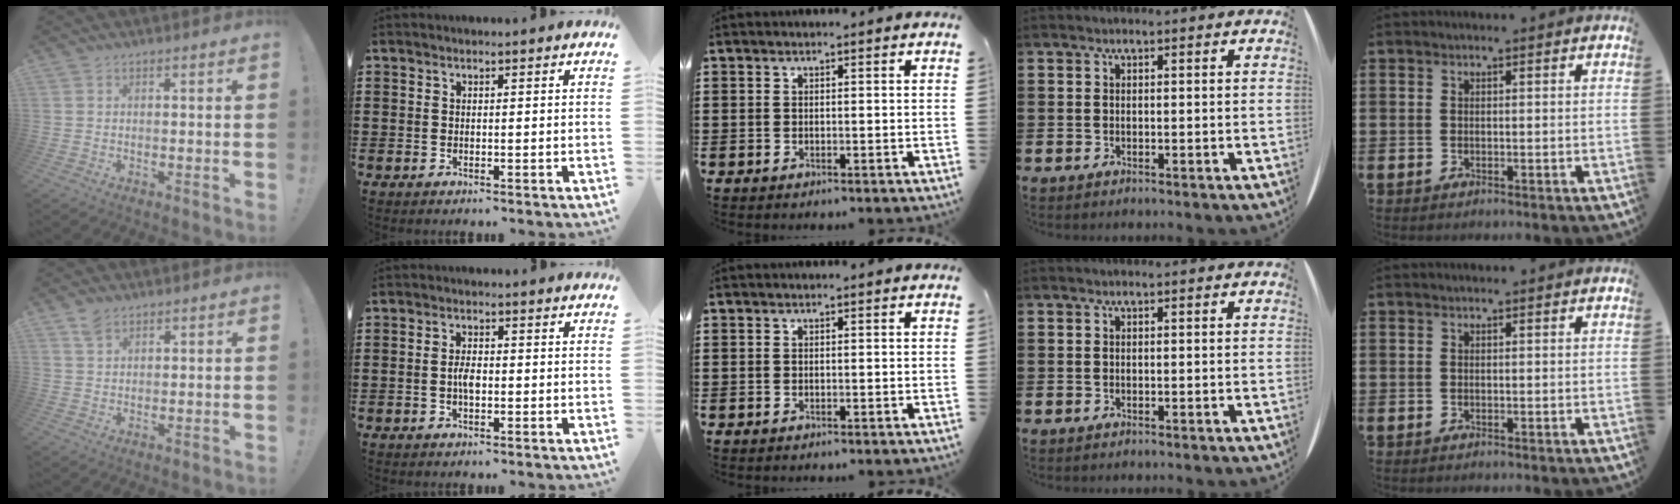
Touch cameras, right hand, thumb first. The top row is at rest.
{"thumb": {"total": 3.4, "force": [2.3, 1.8, 1.7], "torque": [-0.029, -0.007, 0.044]}, "index": {"total": 2.6, "force": [-0.5, 1.1, 2.3], "torque": [-0.044, 0.004, -0.010]}}